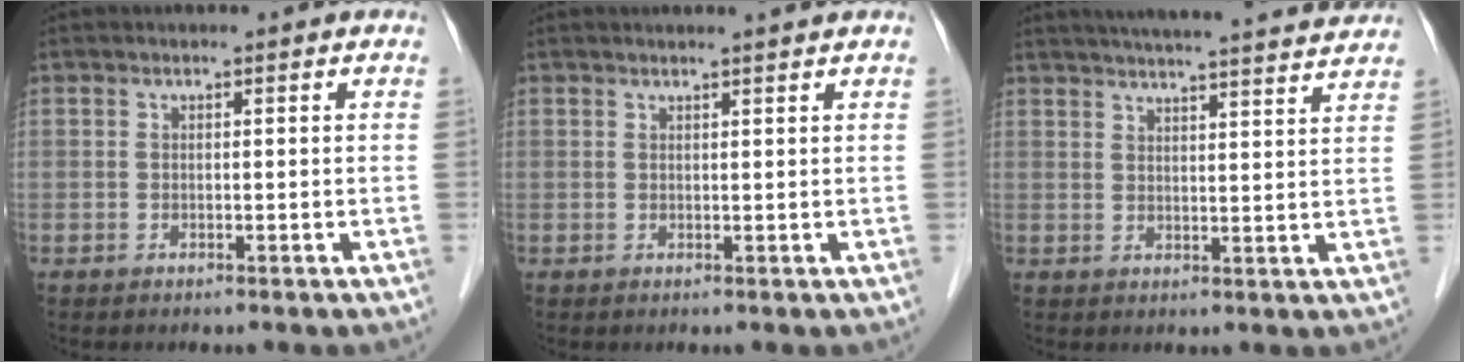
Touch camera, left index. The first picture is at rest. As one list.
[{"total": 2.3, "force": [2.1, -0.6, 0.8], "torque": [-0.013, 0.004, 0.029]}, {"total": 20.4, "force": [18.9, 0.5, 7.8], "torque": [-0.117, 0.003, 0.241]}]